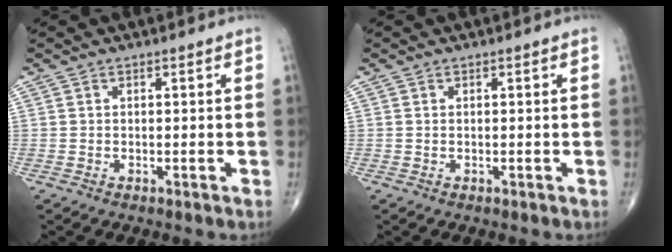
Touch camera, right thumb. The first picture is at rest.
{"total": 0.0}